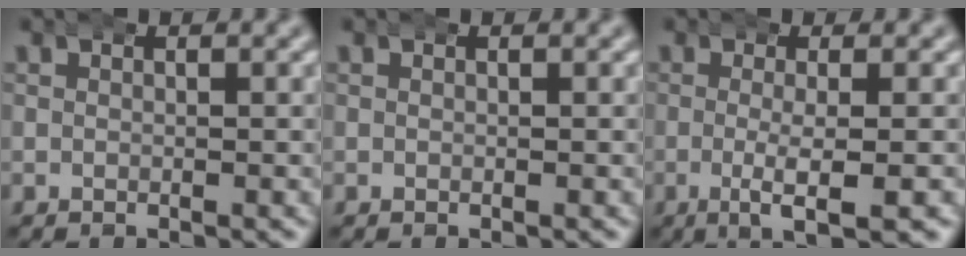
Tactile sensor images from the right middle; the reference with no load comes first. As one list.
[{"total": 0.0}, {"total": 4.3, "force": [-1.1, 0.7, 4.1], "torque": [-0.065, -0.005, -0.018]}]